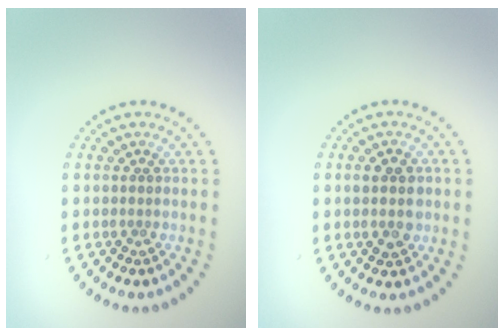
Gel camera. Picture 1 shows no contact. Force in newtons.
{"total": 2.7, "press": 2.7, "slide": 0.1}